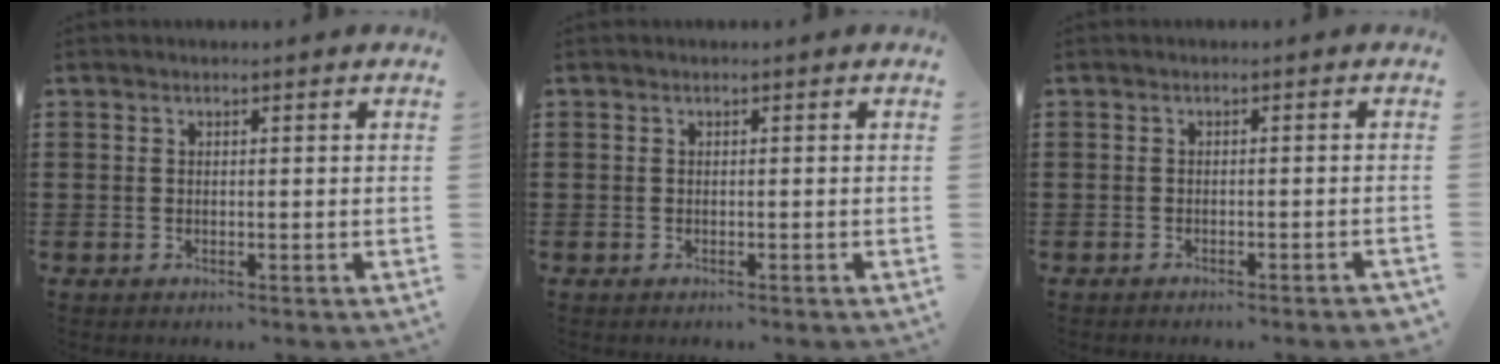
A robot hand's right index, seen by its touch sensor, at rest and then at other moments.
{"total": 0.0}
{"total": 1.2, "force": [-1.1, -0.1, 0.4], "torque": [-0.008, 0.000, -0.021]}